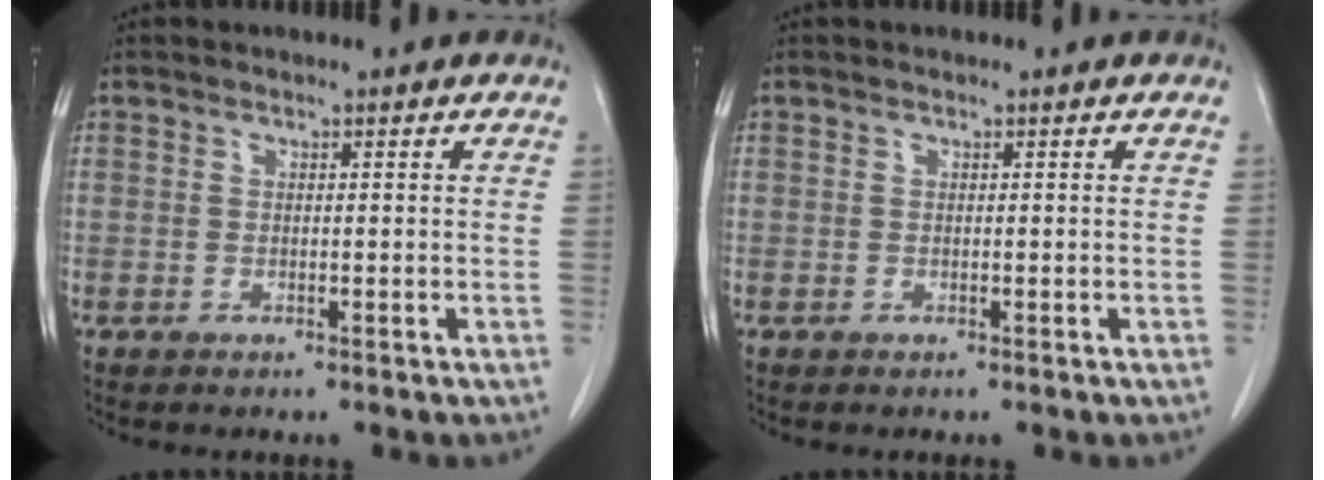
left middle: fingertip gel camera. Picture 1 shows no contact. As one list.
[{"total": 0.0}]